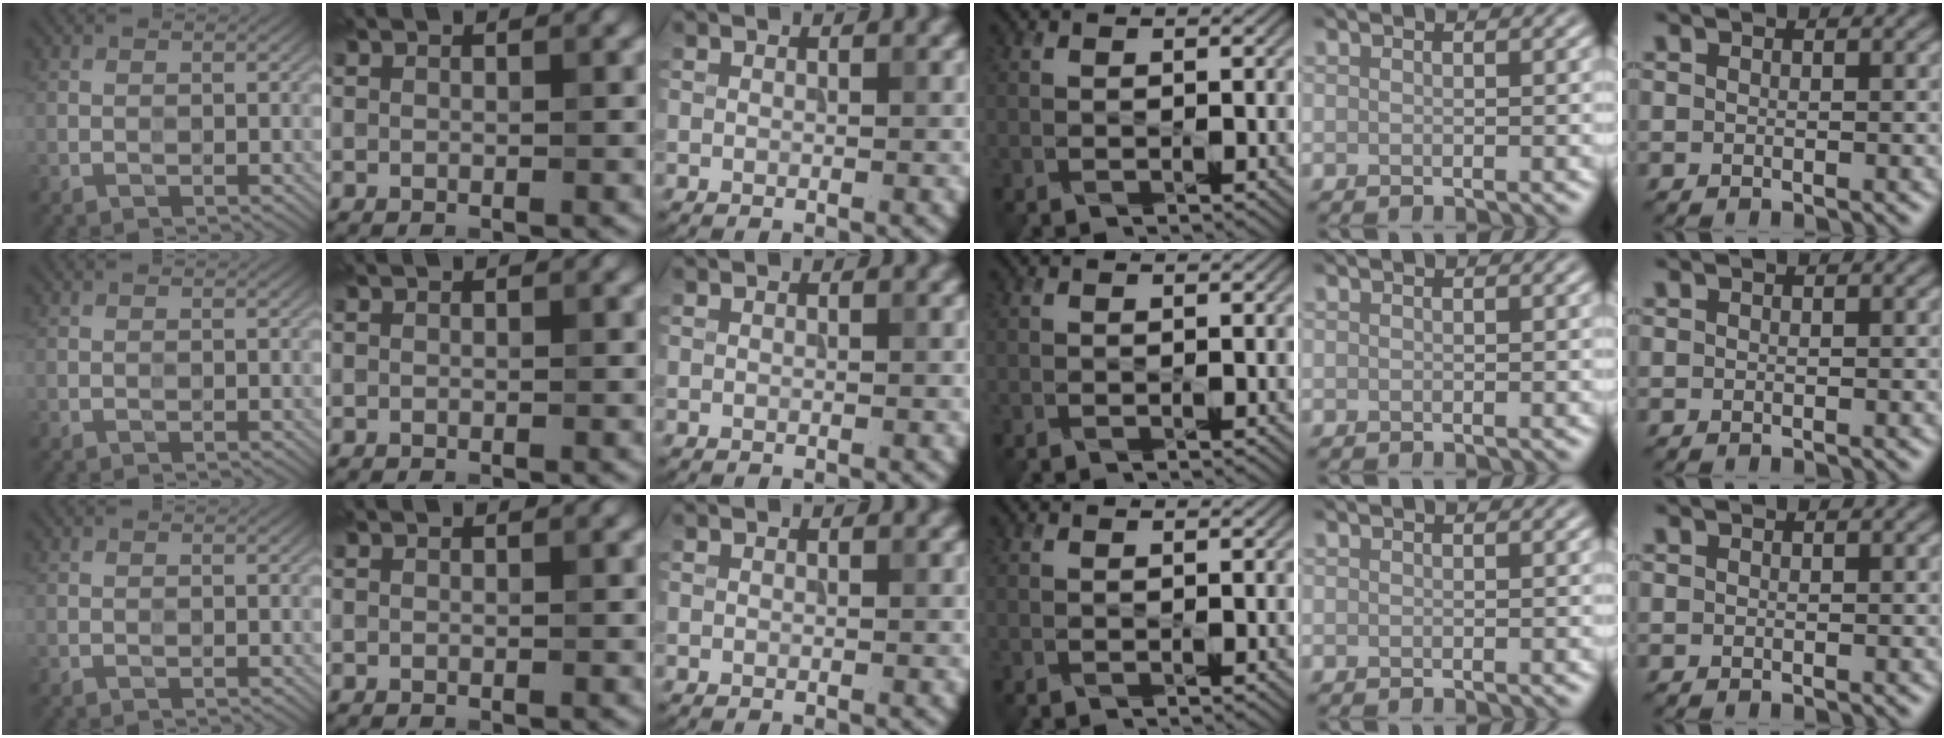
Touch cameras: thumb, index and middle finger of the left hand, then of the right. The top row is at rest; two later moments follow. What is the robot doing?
{"motion": "press", "object": "grip strengthener"}